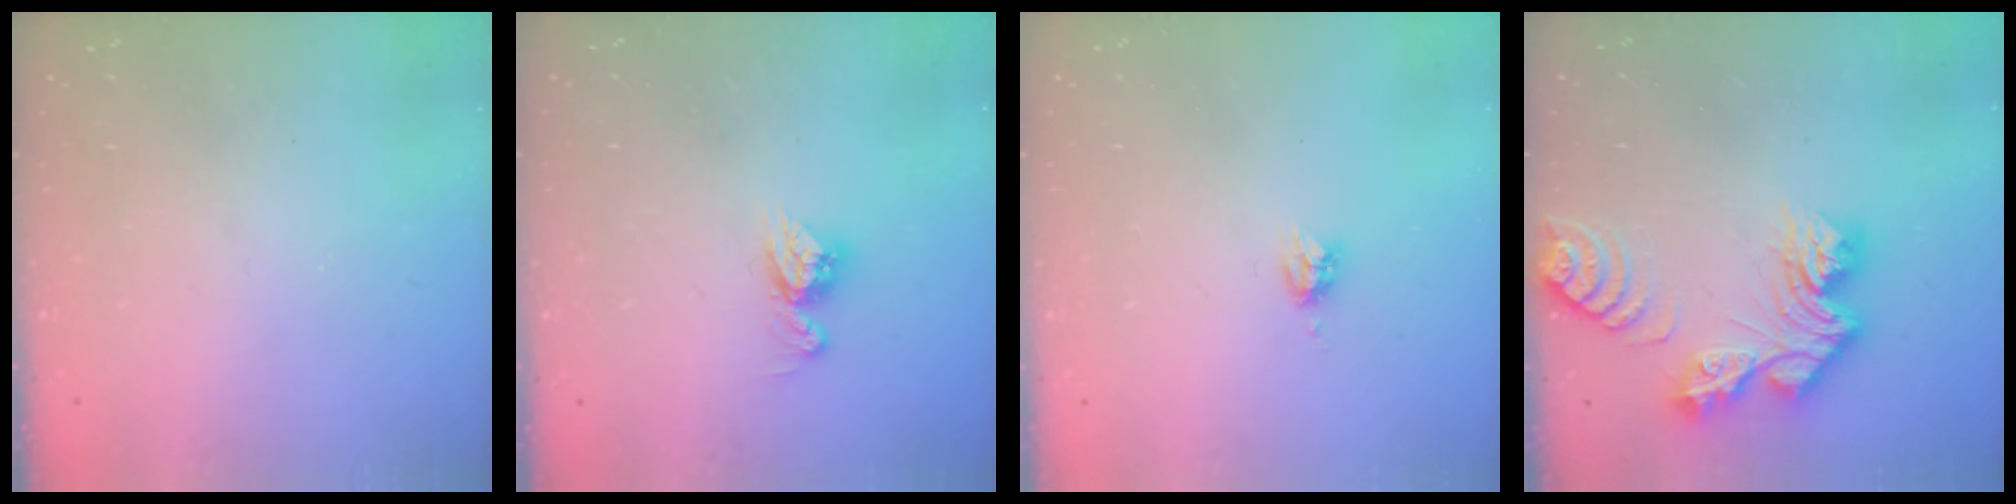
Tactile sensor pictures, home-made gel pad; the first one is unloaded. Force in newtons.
{"total": 8.4, "press": 8.4, "slide": 0.7}
{"total": 4.2, "press": 4.2, "slide": 0.1}
{"total": 13.6, "press": 13.6, "slide": 1.3}